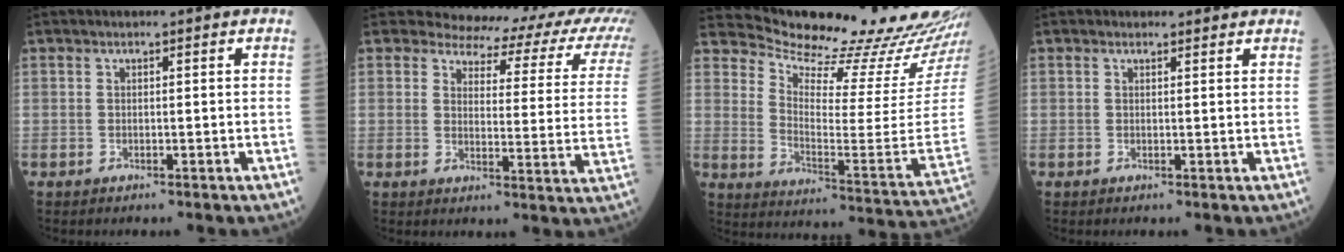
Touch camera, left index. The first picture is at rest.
{"total": 15.7, "force": [14.3, 4.7, 4.6], "torque": [-0.025, -0.055, 0.126]}
{"total": 24.4, "force": [23.6, 1.2, 6.1], "torque": [-0.111, -0.129, 0.300]}
{"total": 1.5, "force": [1.4, 0.5, 0.1], "torque": [-0.011, 0.000, 0.012]}